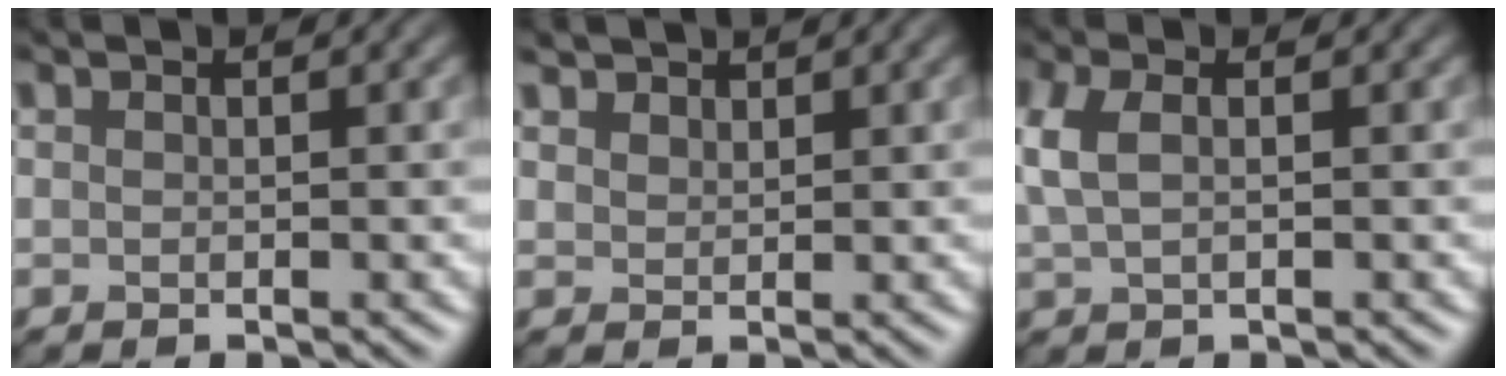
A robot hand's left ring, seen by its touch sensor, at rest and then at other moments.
{"total": 1.8, "force": [1.6, 0.9, 0.5], "torque": [-0.018, -0.006, 0.032]}
{"total": 2.7, "force": [0.0, 1.4, 2.3], "torque": [-0.059, 0.004, -0.004]}